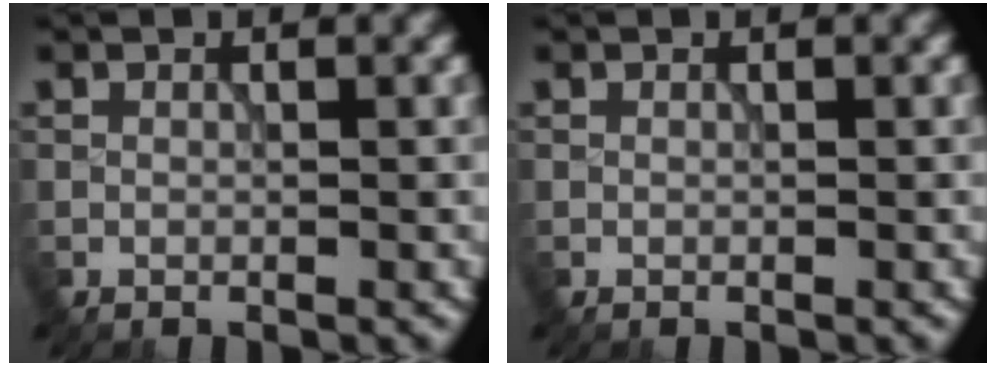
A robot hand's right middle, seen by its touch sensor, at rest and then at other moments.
{"total": 0.0}